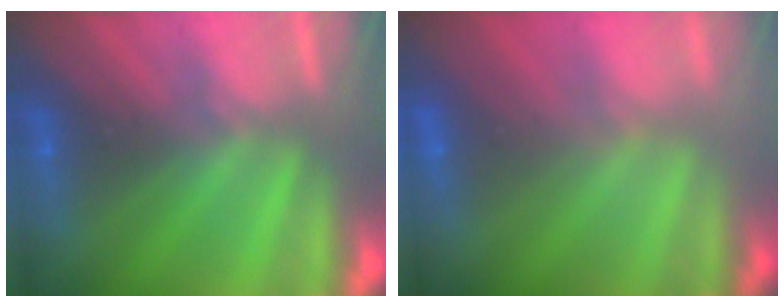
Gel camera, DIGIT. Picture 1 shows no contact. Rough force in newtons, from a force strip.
{"total": 2.8}